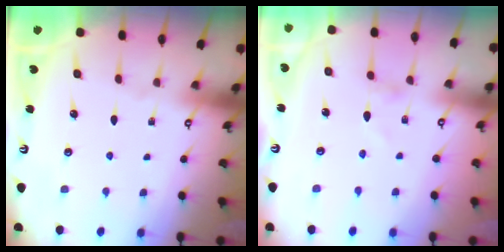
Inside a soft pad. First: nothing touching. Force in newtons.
{"total": 1.4, "press": 1.4, "slide": 0.1}